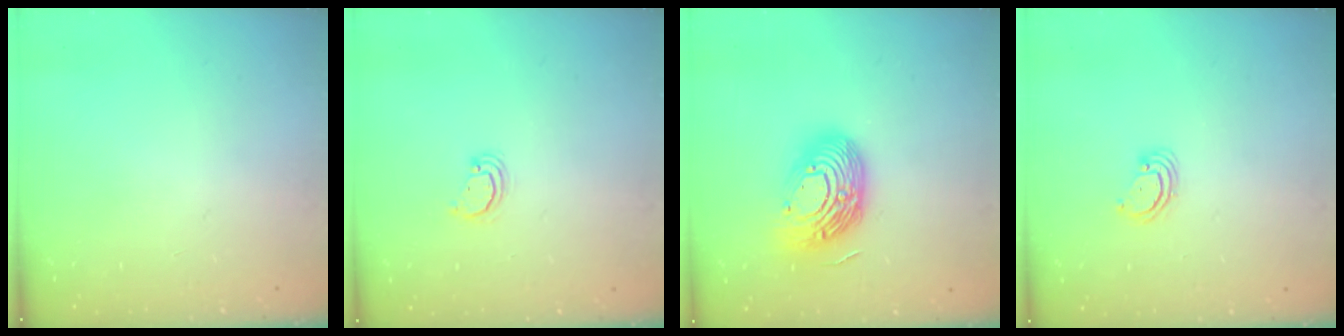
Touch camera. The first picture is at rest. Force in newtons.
{"total": 2.2, "press": 2.2, "slide": 0.3}
{"total": 17.9, "press": 17.9, "slide": 1.2}
{"total": 3.0, "press": 3.0, "slide": 0.3}